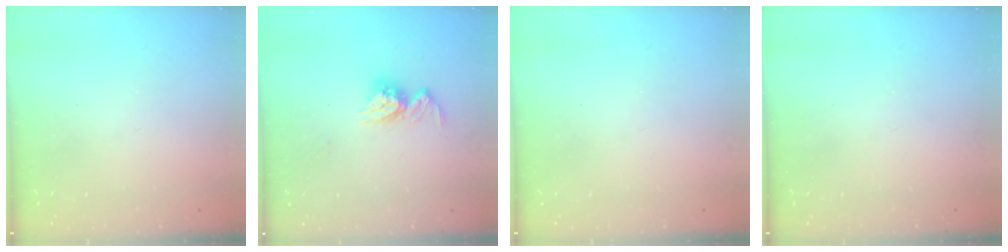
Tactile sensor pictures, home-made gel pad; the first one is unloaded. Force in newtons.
{"total": 10.0, "press": 10.0, "slide": 0.8}
{"total": 0.0}
{"total": 0.0}